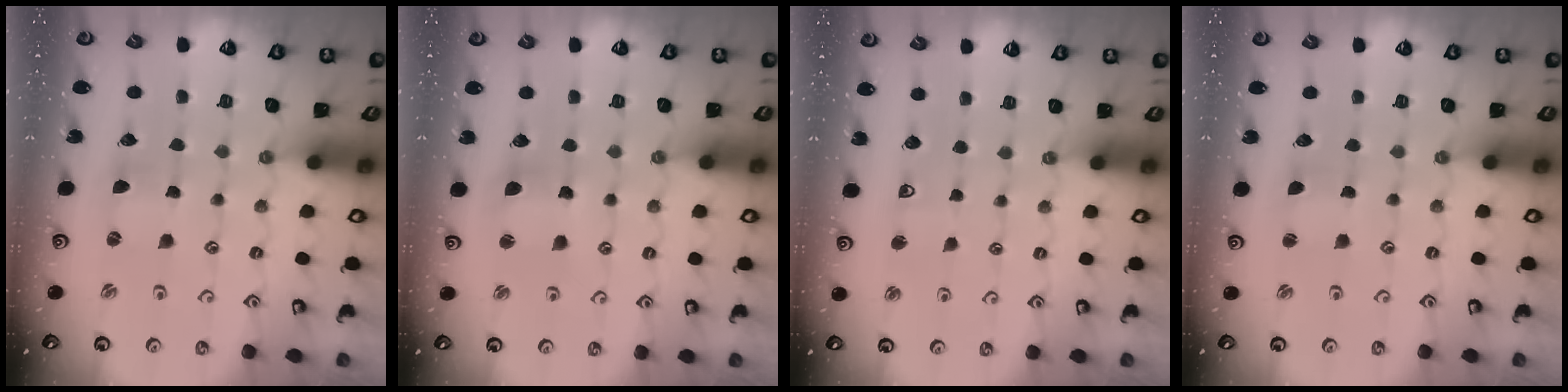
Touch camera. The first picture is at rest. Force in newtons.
{"total": 5.3, "press": 5.2, "slide": 0.8}
{"total": 2.9, "press": 2.9, "slide": 0.6}
{"total": 0.8, "press": 0.8, "slide": 0.1}